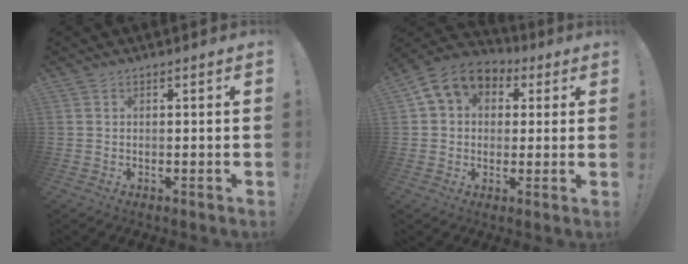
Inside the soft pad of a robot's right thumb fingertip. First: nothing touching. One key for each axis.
{"total": 10.3, "fx": 3.8, "fy": 8.1, "fz": 5.1, "tx": -0.070, "ty": -0.010, "tz": 0.076}